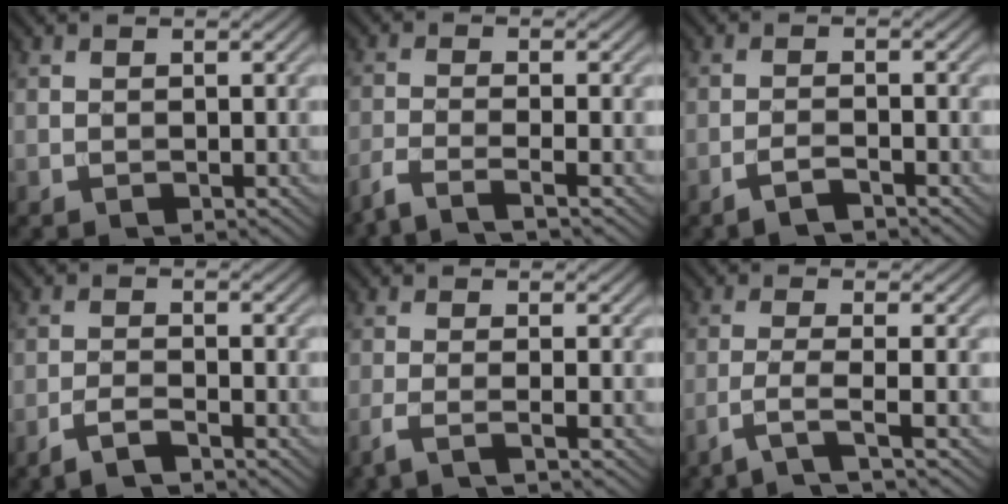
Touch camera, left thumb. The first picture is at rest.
{"total": 3.8, "force": [-2.8, 0.5, 2.6], "torque": [-0.043, -0.005, -0.074]}
{"total": 2.3, "force": [-1.7, 0.3, 1.5], "torque": [-0.027, 0.006, -0.040]}
{"total": 2.9, "force": [-2.3, 0.5, 1.8], "torque": [-0.038, 0.001, -0.053]}
{"total": 2.7, "force": [-1.6, 0.3, 2.2], "torque": [-0.035, 0.000, -0.051]}
{"total": 3.7, "force": [-2.0, 0.3, 3.0], "torque": [-0.050, 0.008, -0.064]}